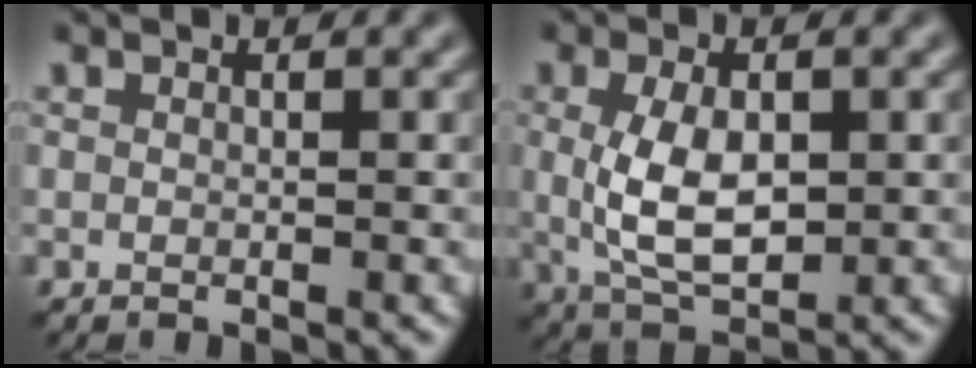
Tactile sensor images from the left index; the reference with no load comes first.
{"total": 5.4, "force": [0.3, 2.7, 4.6], "torque": [-0.103, -0.002, 0.011]}